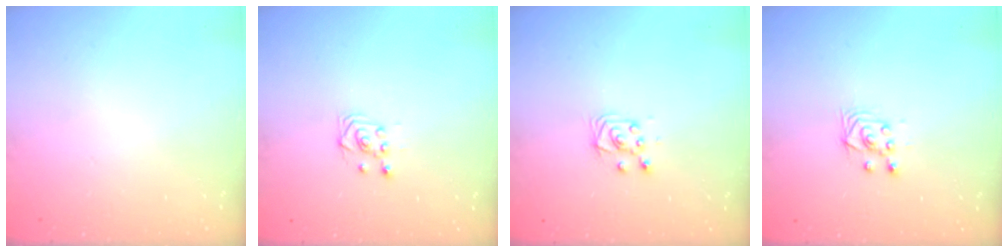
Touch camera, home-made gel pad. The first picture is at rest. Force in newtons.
{"total": 3.2, "press": 2.9, "slide": 1.2}
{"total": 4.9, "press": 4.8, "slide": 0.5}
{"total": 3.5, "press": 3.2, "slide": 1.3}